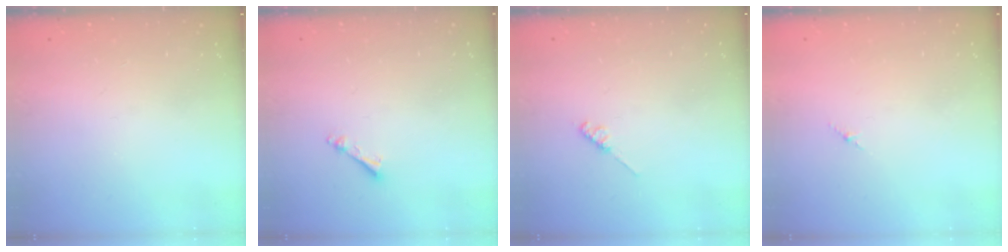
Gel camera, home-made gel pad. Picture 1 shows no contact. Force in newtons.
{"total": 2.4, "press": 2.3, "slide": 0.4}
{"total": 2.6, "press": 2.5, "slide": 0.4}
{"total": 1.8, "press": 1.7, "slide": 0.6}